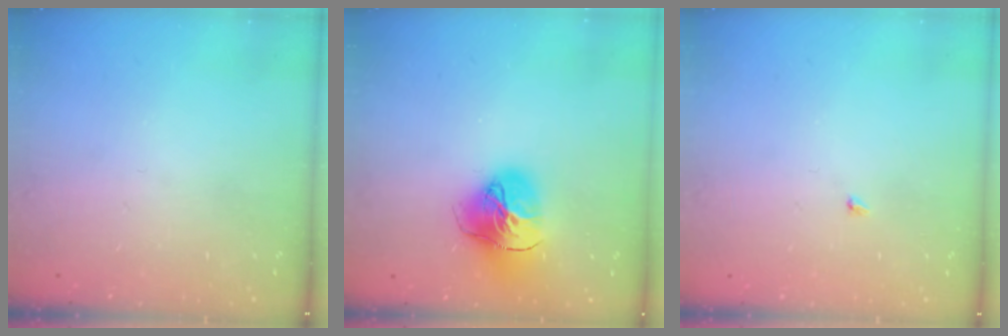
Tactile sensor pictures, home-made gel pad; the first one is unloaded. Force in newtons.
{"total": 16.2, "press": 16.1, "slide": 1.6}
{"total": 1.9, "press": 1.9, "slide": 0.3}